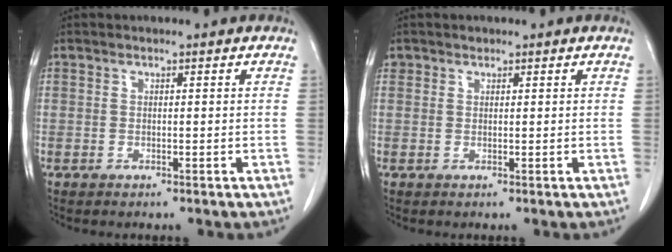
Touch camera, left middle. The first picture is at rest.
{"total": 0.9, "force": [0.6, 0.7, 0.0], "torque": [0.005, 0.005, 0.008]}